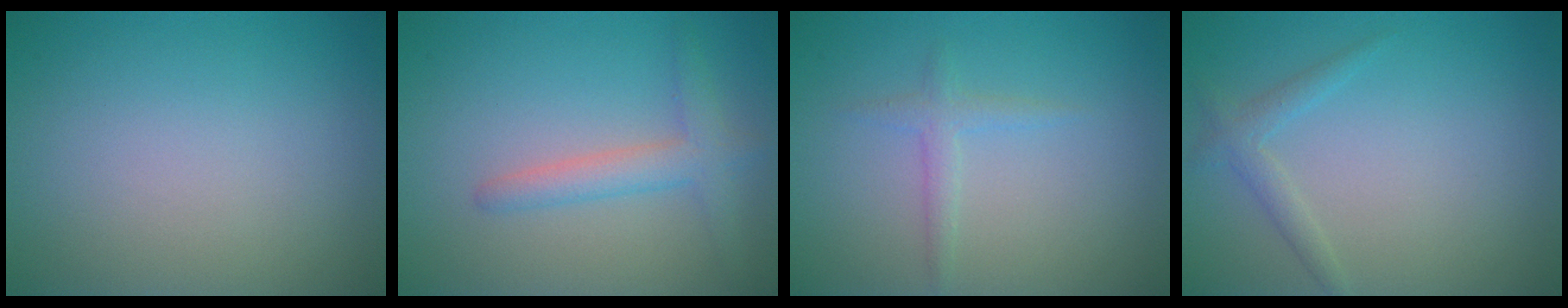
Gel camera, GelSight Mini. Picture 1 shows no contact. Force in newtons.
{"total": 2.7, "press": 2.7, "slide": 0.2}
{"total": 1.4, "press": 1.4, "slide": 0.1}
{"total": 1.5, "press": 1.5, "slide": 0.1}